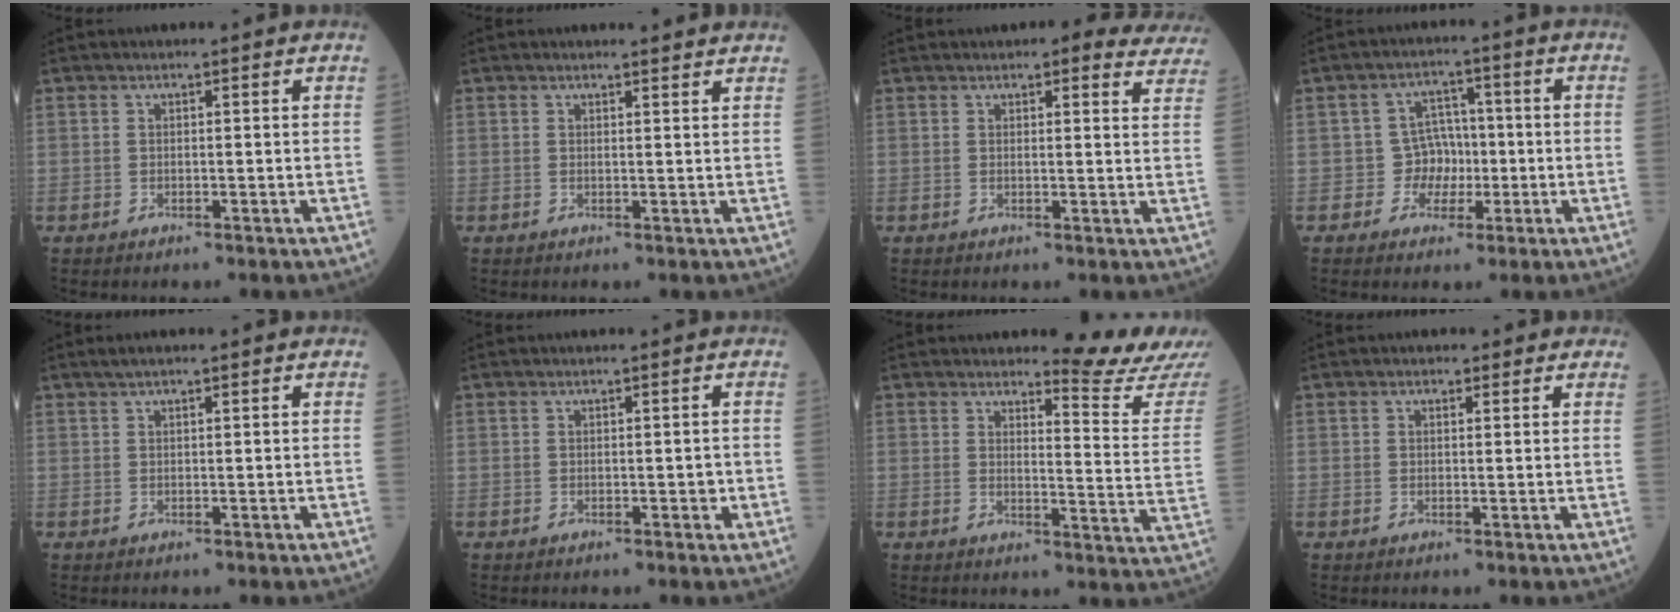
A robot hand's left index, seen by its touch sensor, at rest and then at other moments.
{"total": 2.4, "force": [2.4, 0.2, 0.3], "torque": [-0.012, -0.004, 0.024]}
{"total": 9.1, "force": [8.3, 2.5, 2.6], "torque": [-0.003, -0.004, 0.069]}
{"total": 4.6, "force": [-1.0, 4.4, 1.2], "torque": [-0.013, 0.015, -0.014]}
{"total": 2.8, "force": [2.1, 0.5, 1.8], "torque": [-0.033, 0.026, 0.037]}
{"total": 0.9, "force": [-0.2, 0.6, 0.7], "torque": [-0.009, 0.001, 0.001]}
{"total": 9.1, "force": [9.0, -1.6, 0.5], "torque": [-0.010, -0.102, 0.103]}
{"total": 1.8, "force": [1.1, 1.5, 0.1], "torque": [0.007, 0.004, 0.012]}